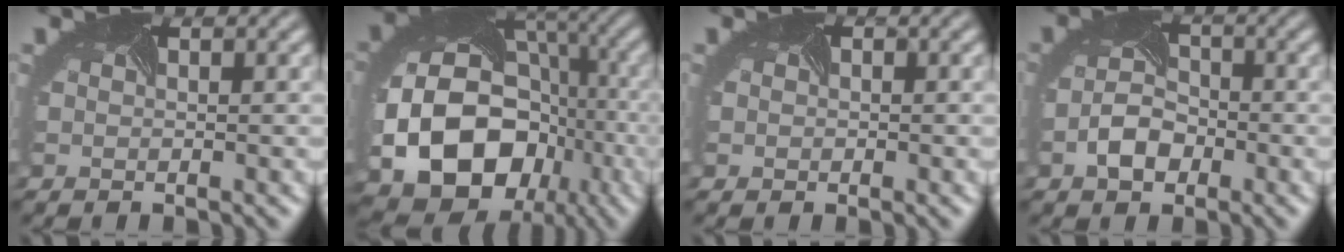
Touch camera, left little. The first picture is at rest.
{"total": 18.3, "force": [-5.4, 14.9, 9.2], "torque": [-0.173, -0.049, -0.080]}
{"total": 1.0, "force": [-0.2, 0.9, 0.2], "torque": [0.001, -0.003, -0.001]}
{"total": 3.2, "force": [-1.6, 2.1, 1.8], "torque": [-0.041, -0.003, -0.030]}